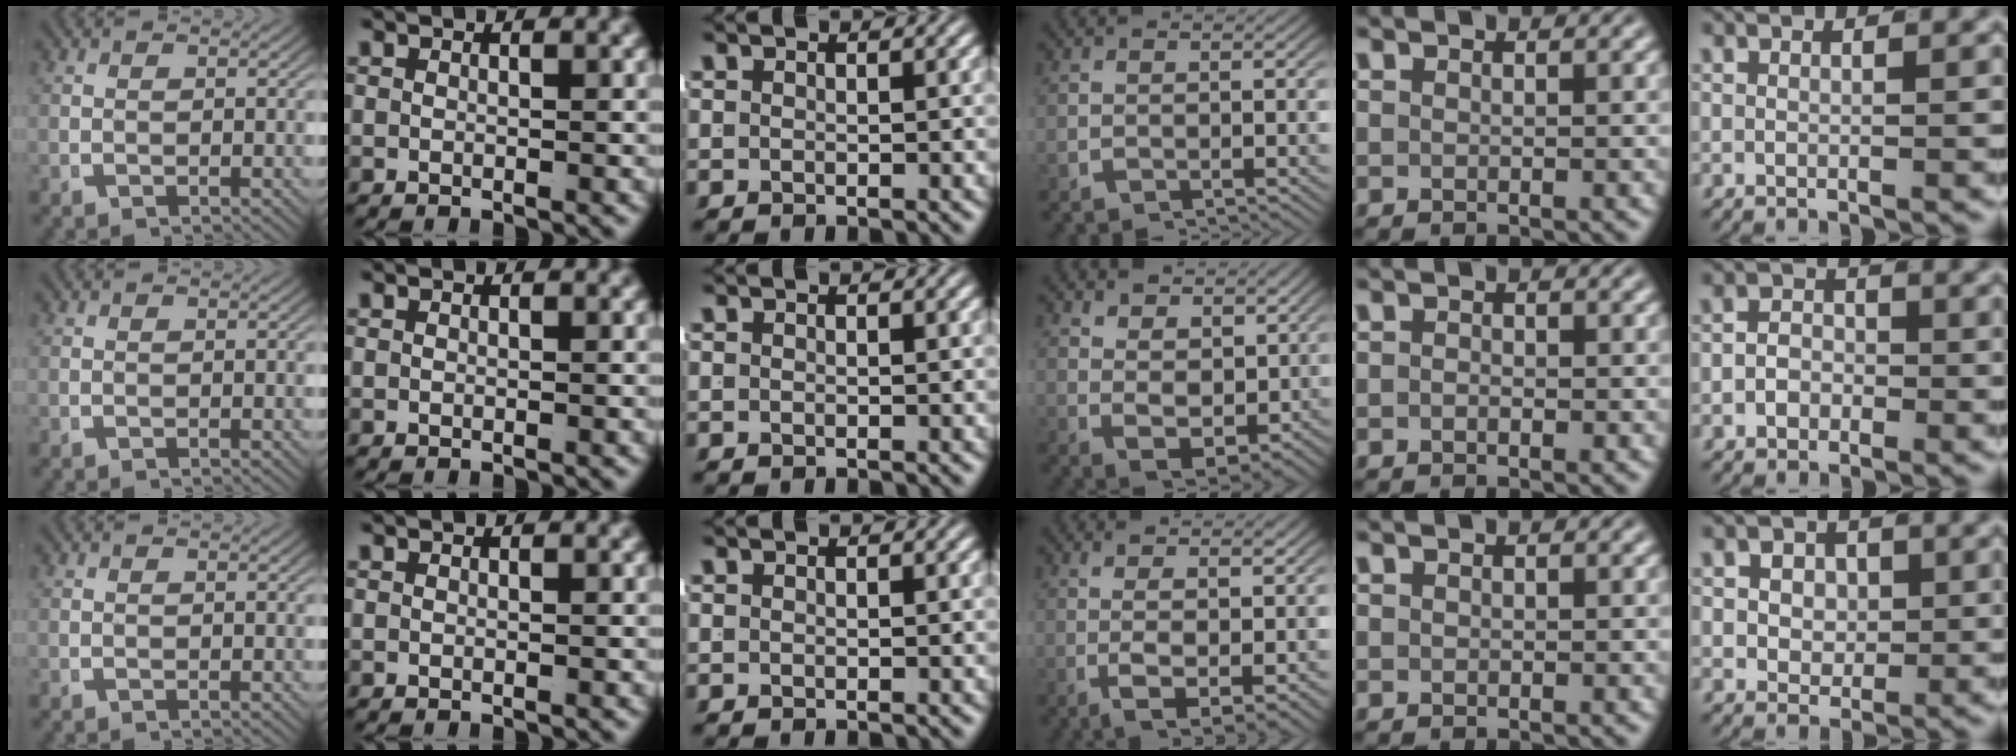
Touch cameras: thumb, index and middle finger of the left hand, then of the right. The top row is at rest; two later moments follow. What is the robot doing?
{"motion": "lift_and_place", "object": "shorts"}